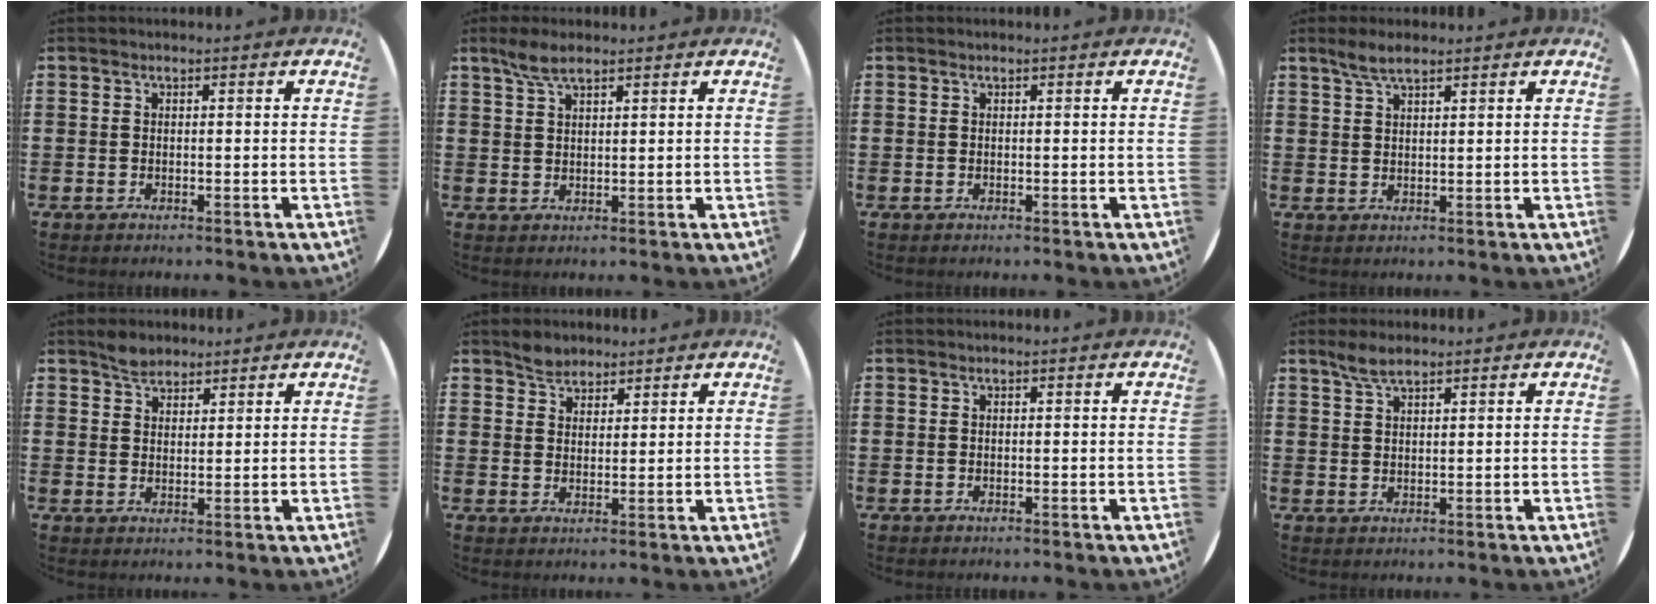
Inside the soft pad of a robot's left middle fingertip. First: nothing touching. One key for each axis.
{"total": 3.6, "fx": 2.7, "fy": 1.0, "fz": 2.1, "tx": -0.048, "ty": 0.005, "tz": 0.049}
{"total": 0.0}
{"total": 3.1, "fx": 2.4, "fy": 0.7, "fz": 1.8, "tx": -0.038, "ty": 0.004, "tz": 0.043}
{"total": 2.6, "fx": 2.4, "fy": 1.0, "fz": 0.2, "tx": -0.007, "ty": 0.003, "tz": 0.048}
{"total": 2.7, "fx": 2.4, "fy": 1.1, "fz": 0.0, "tx": -0.004, "ty": 0.004, "tz": 0.048}
{"total": 0.0}
{"total": 3.0, "fx": 2.4, "fy": 0.7, "fz": 1.7, "tx": -0.038, "ty": 0.004, "tz": 0.043}